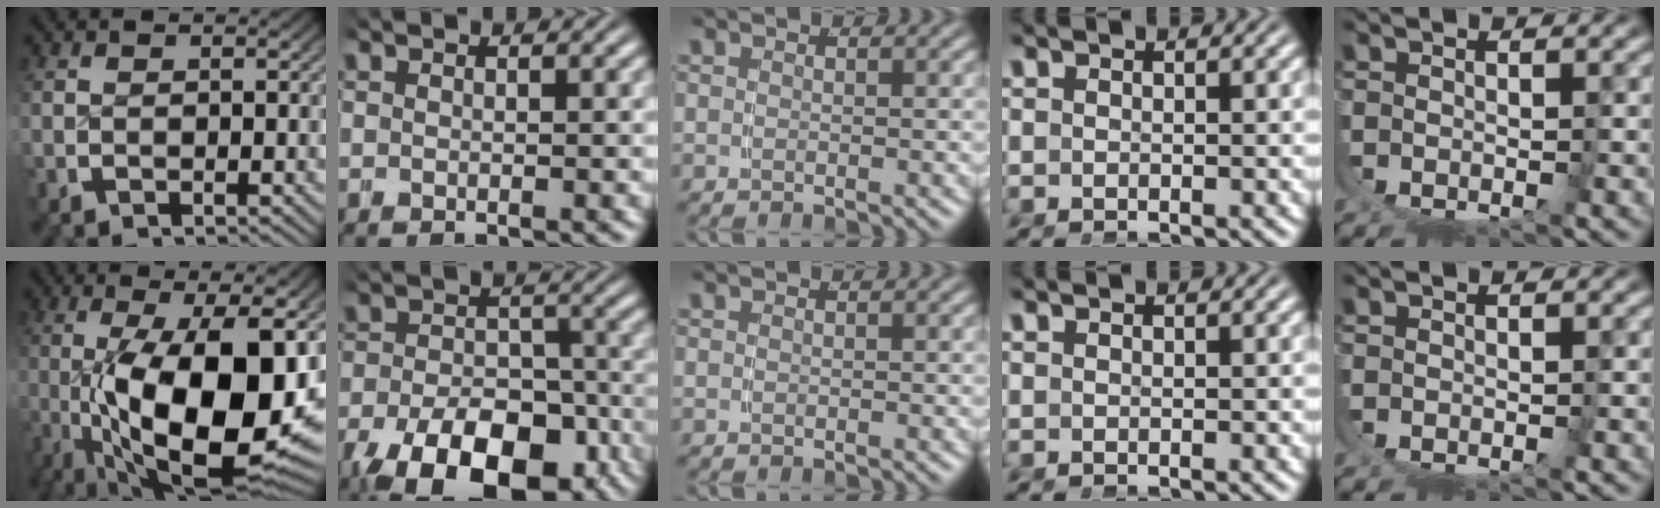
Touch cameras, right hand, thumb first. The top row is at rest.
{"thumb": {"total": 20.1, "force": [-3.4, 9.9, 17.1], "torque": [-0.310, -0.069, -0.010]}, "index": {"total": 11.2, "force": [-7.5, 5.7, 5.9], "torque": [-0.095, -0.043, -0.092]}}